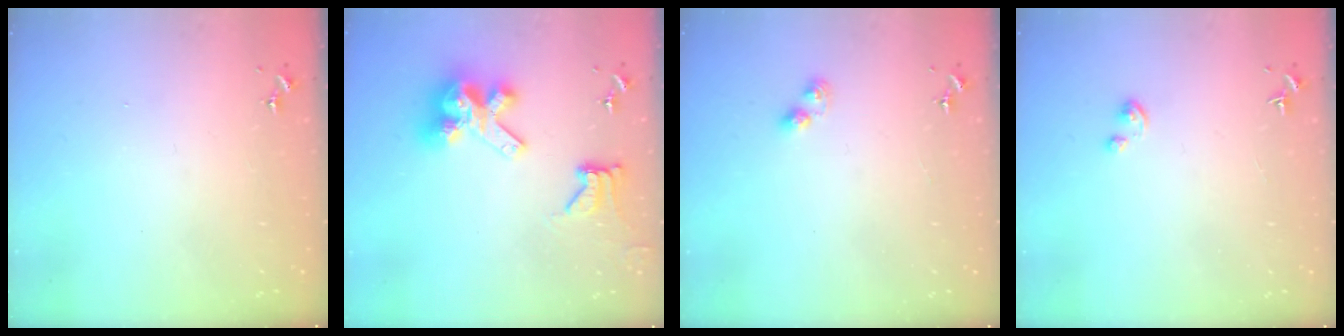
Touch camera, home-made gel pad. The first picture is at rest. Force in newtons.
{"total": 13.4, "press": 13.3, "slide": 1.7}
{"total": 3.3, "press": 3.3, "slide": 0.5}
{"total": 1.9, "press": 1.9, "slide": 0.2}